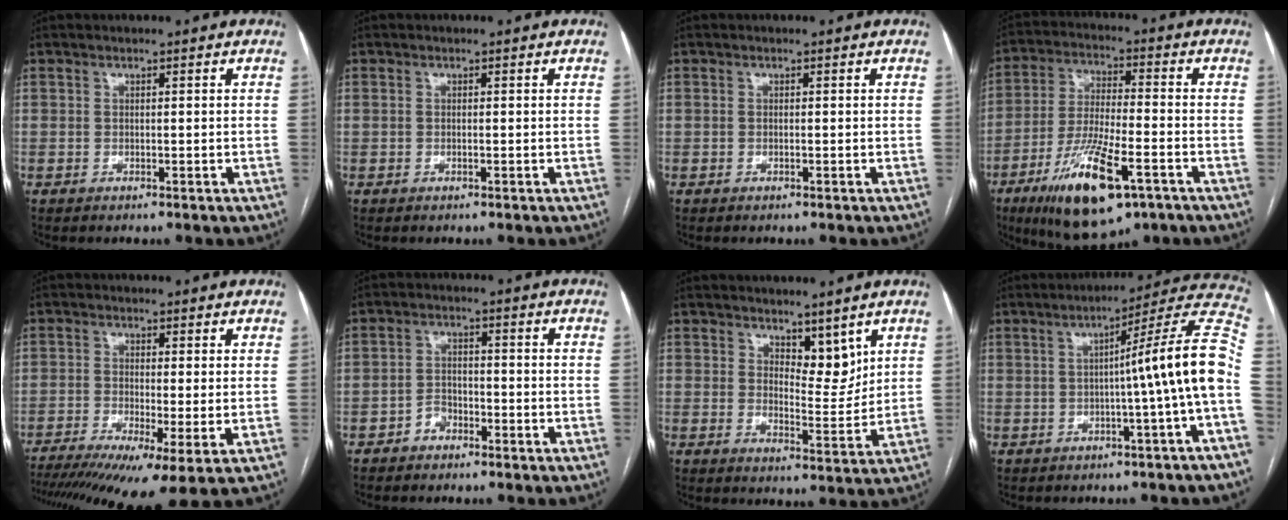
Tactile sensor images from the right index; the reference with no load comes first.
{"total": 0.0}
{"total": 0.0}
{"total": 16.1, "force": [-8.2, 4.2, 13.2], "torque": [-0.260, -0.027, -0.134]}
{"total": 14.6, "force": [-8.9, 2.2, 11.3], "torque": [-0.184, -0.022, -0.139]}
{"total": 2.6, "force": [-1.8, 1.7, 0.9], "torque": [-0.013, 0.008, -0.029]}
{"total": 5.1, "force": [3.6, 2.3, 2.8], "torque": [-0.038, -0.009, 0.064]}
{"total": 12.8, "force": [-1.6, -2.1, 12.5], "torque": [-0.150, 0.030, -0.030]}